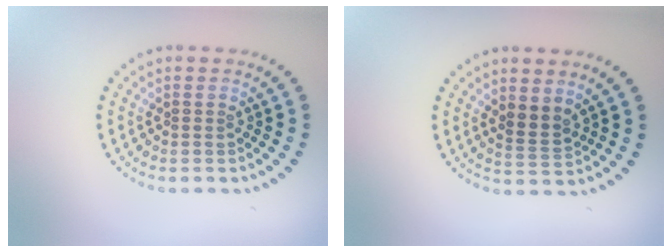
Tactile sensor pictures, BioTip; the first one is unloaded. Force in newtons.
{"total": 2.0, "press": 1.5, "slide": 1.3}